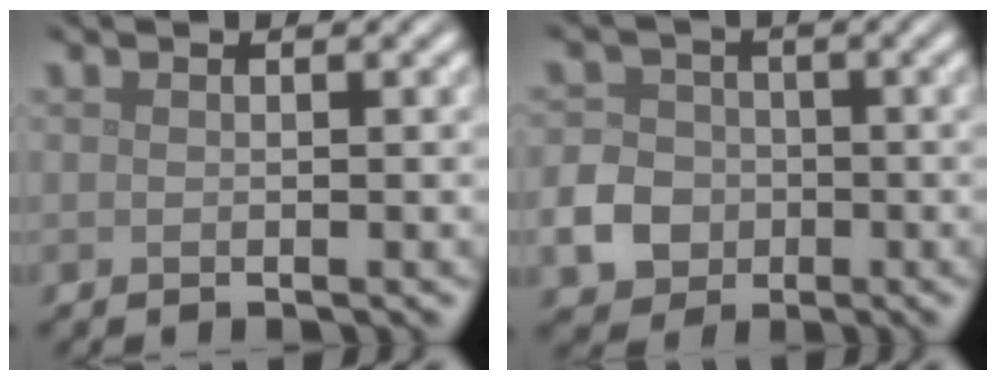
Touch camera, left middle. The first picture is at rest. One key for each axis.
{"total": 4.4, "fx": -1.4, "fy": 3.8, "fz": 1.7, "tx": -0.038, "ty": 0.002, "tz": -0.037}